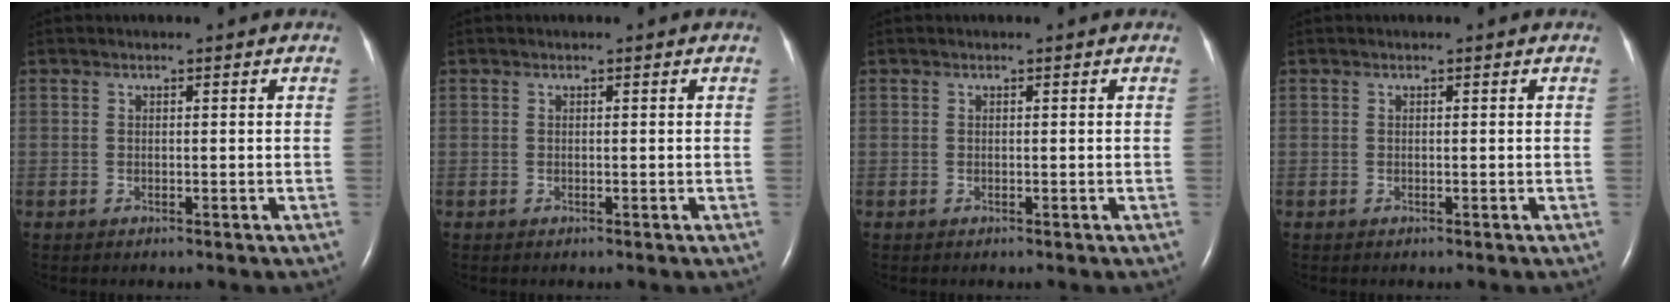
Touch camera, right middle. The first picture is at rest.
{"total": 0.0}
{"total": 0.0}
{"total": 0.0}